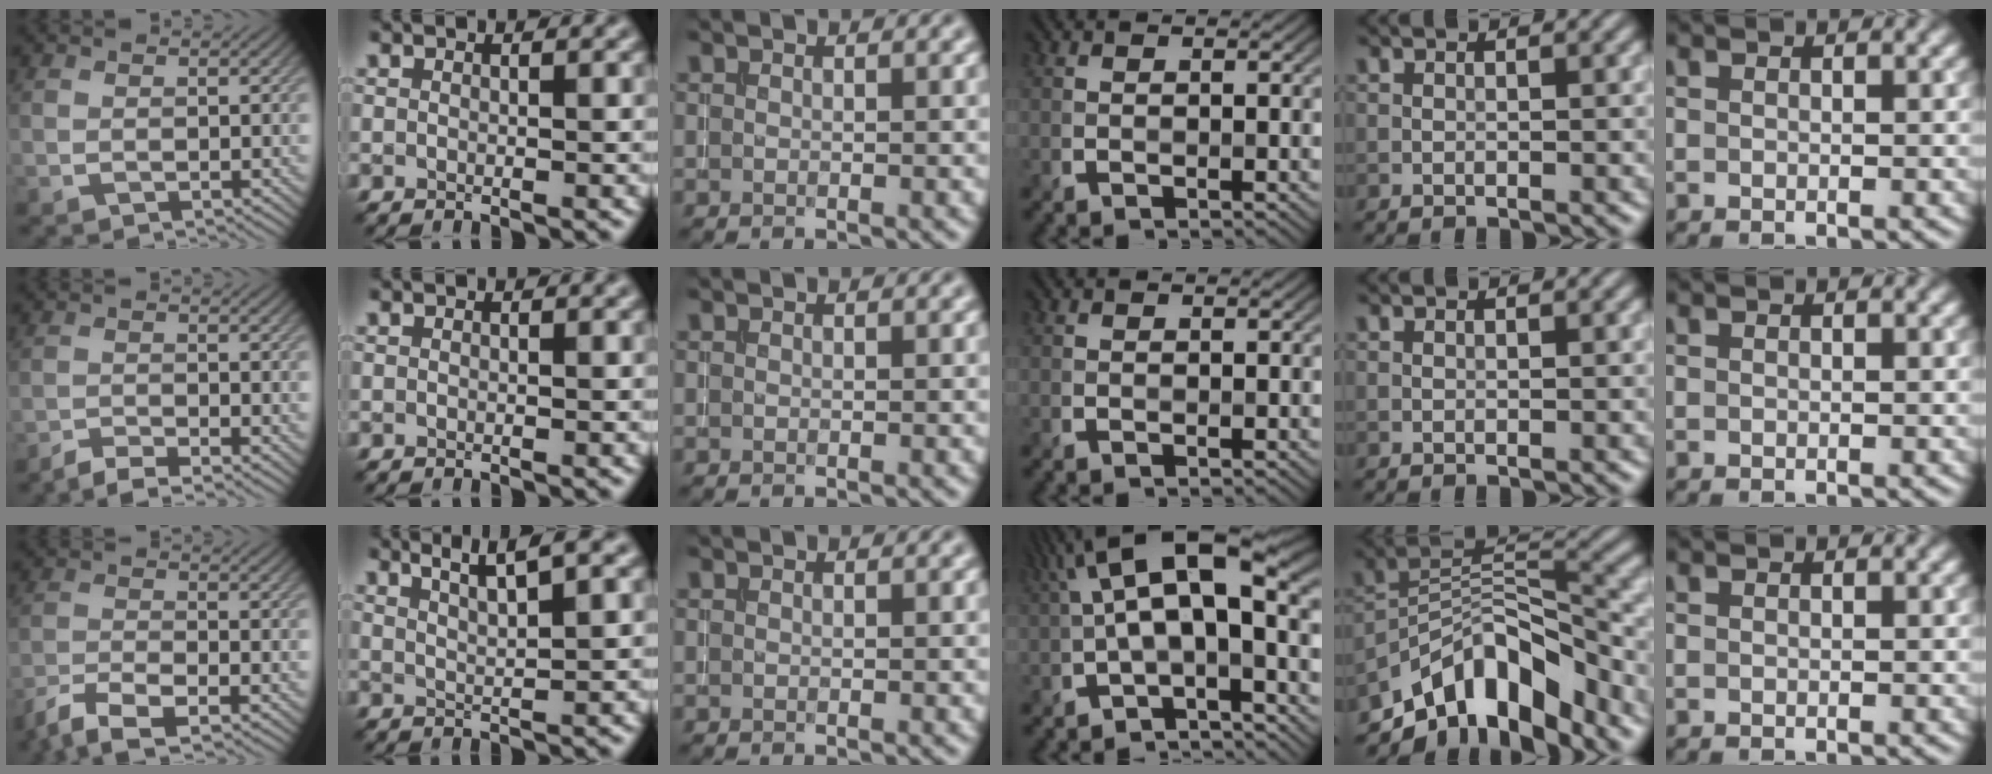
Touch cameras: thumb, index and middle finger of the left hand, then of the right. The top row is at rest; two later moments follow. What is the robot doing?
{"motion": "pour", "object": "almond"}